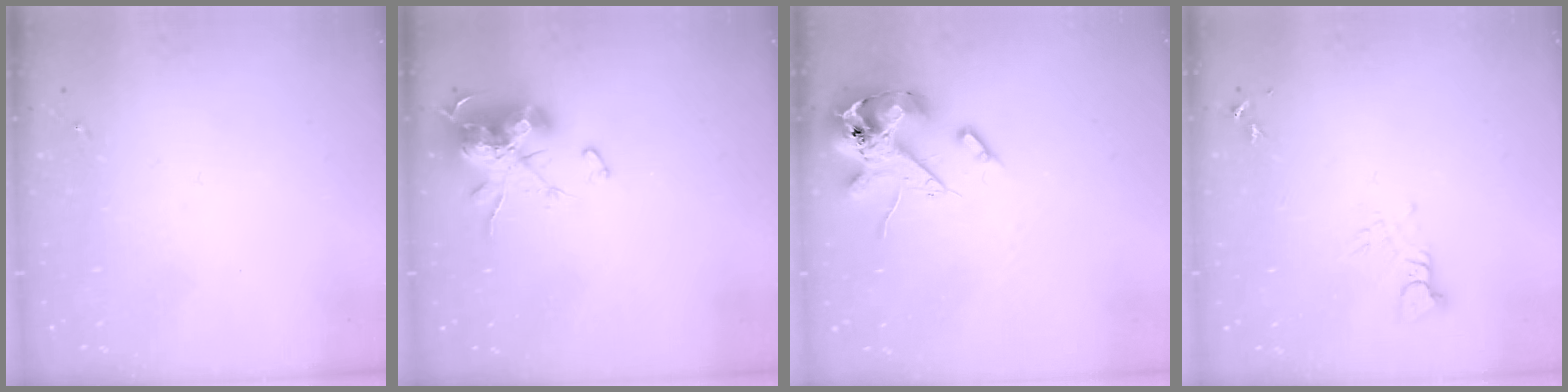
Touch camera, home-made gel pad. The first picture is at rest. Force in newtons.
{"total": 15.7, "press": 15.7, "slide": 0.1}
{"total": 13.7, "press": 13.5, "slide": 2.3}
{"total": 3.5, "press": 3.5, "slide": 0.2}